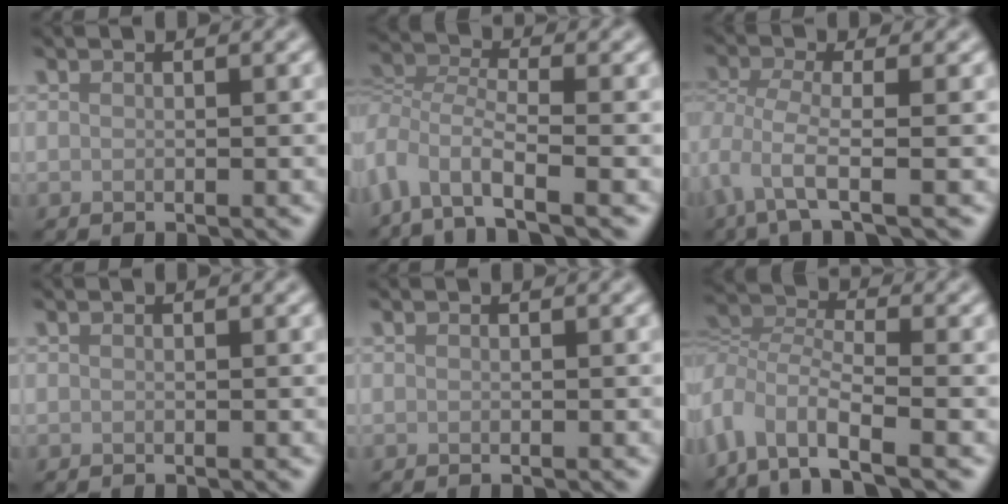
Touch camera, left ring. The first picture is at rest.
{"total": 5.4, "force": [-2.9, 2.3, 4.0], "torque": [-0.077, -0.005, -0.068]}
{"total": 3.4, "force": [-1.0, 0.9, 3.1], "torque": [-0.071, -0.008, -0.028]}
{"total": 0.0}
{"total": 0.0}
{"total": 6.2, "force": [-3.2, 2.5, 4.7], "torque": [-0.091, 0.000, -0.073]}